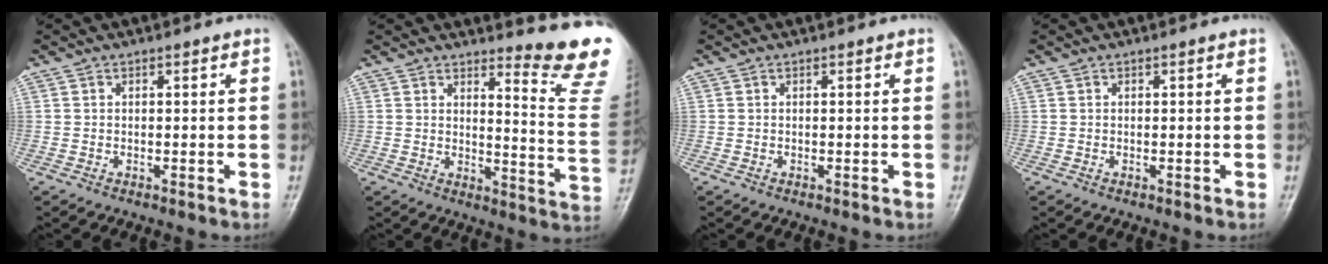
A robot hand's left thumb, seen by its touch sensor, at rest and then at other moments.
{"total": 12.7, "force": [11.7, 0.0, 4.8], "torque": [-0.043, -0.164, 0.127]}
{"total": 0.0}
{"total": 0.0}